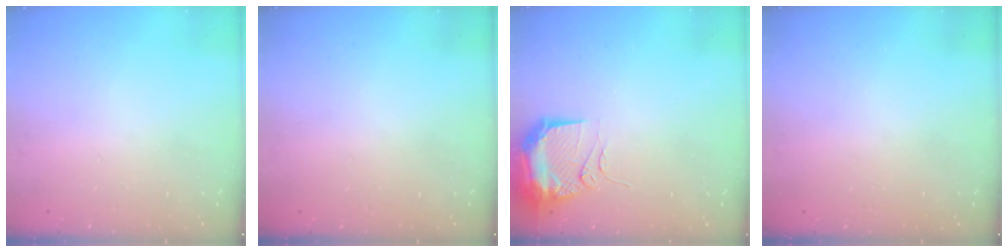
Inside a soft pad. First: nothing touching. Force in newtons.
{"total": 0.0}
{"total": 14.7, "press": 10.7, "slide": 10.1}
{"total": 0.0}